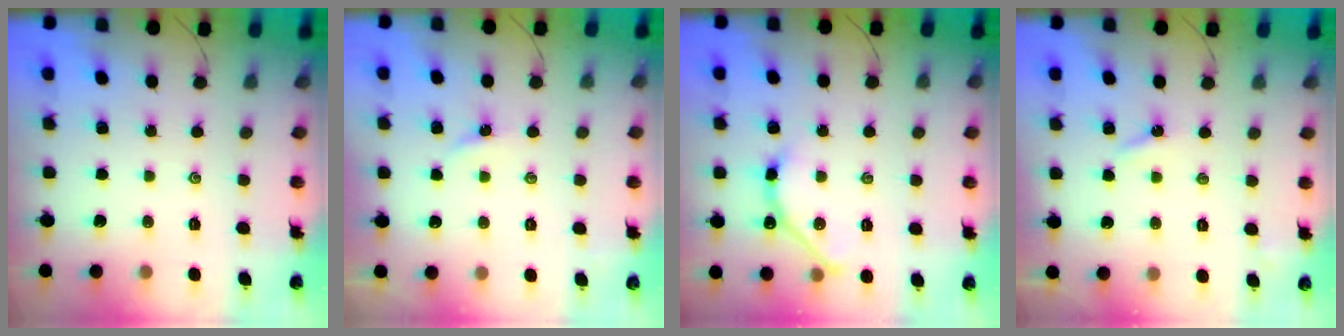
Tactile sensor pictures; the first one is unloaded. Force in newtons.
{"total": 1.9, "press": 1.9, "slide": 0.3}
{"total": 5.6, "press": 5.5, "slide": 0.8}
{"total": 2.9, "press": 2.8, "slide": 0.3}